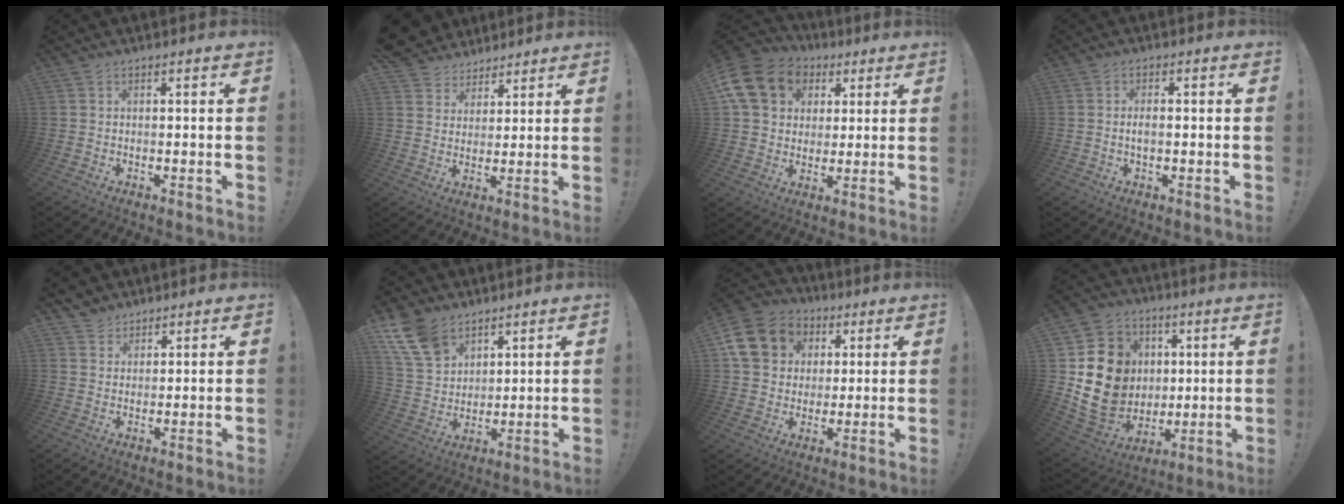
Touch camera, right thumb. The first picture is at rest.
{"total": 6.7, "force": [4.5, 5.0, 0.2], "torque": [-0.007, -0.034, 0.091]}
{"total": 16.1, "force": [6.2, 12.9, 7.3], "torque": [-0.110, -0.021, 0.129]}
{"total": 2.2, "force": [-0.4, 0.7, 2.1], "torque": [-0.029, 0.000, -0.009]}
{"total": 3.8, "force": [3.1, 2.3, 0.1], "torque": [-0.005, -0.020, 0.059]}
{"total": 13.4, "force": [8.8, 8.2, 5.9], "torque": [-0.123, -0.044, 0.173]}
{"total": 14.2, "force": [4.7, 12.3, 5.4], "torque": [-0.068, -0.010, 0.103]}
{"total": 19.2, "force": [1.8, 16.9, 9.0], "torque": [-0.159, -0.001, 0.072]}